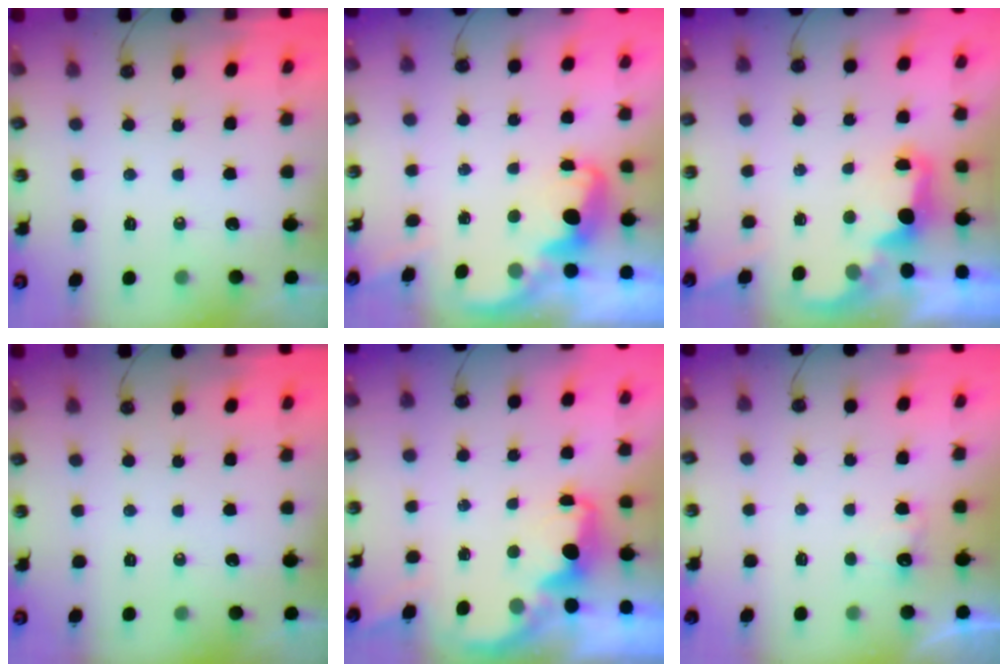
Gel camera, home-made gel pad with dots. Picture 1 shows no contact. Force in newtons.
{"total": 2.7, "press": 2.6, "slide": 0.8}
{"total": 2.4, "press": 2.3, "slide": 0.8}
{"total": 0.0}
{"total": 2.2, "press": 2.0, "slide": 0.9}
{"total": 2.9, "press": 2.8, "slide": 0.9}